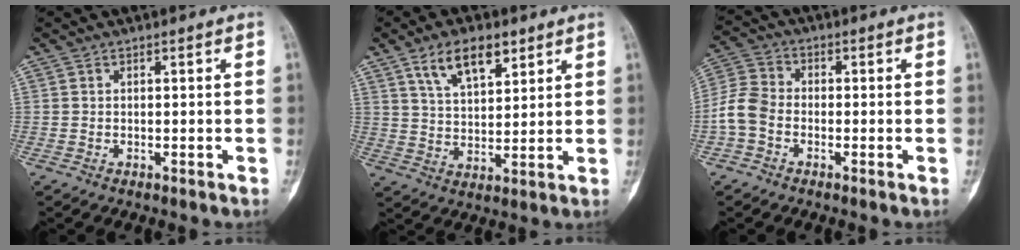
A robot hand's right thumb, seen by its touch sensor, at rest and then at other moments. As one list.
[{"total": 9.9, "force": [5.8, 4.7, 6.5], "torque": [-0.099, -0.024, 0.109]}, {"total": 6.4, "force": [-2.0, 4.7, 3.9], "torque": [-0.078, 0.017, -0.054]}]